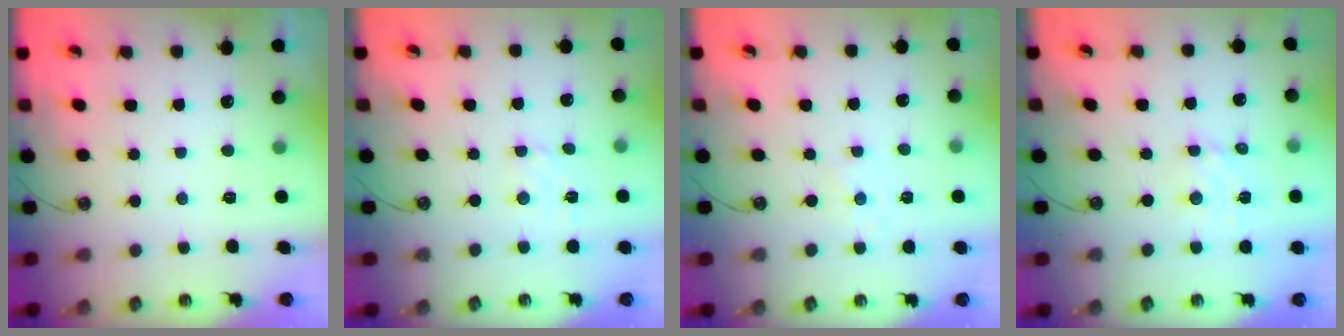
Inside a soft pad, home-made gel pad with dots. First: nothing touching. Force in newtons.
{"total": 2.6, "press": 2.6, "slide": 0.6}
{"total": 2.8, "press": 2.8, "slide": 0.3}
{"total": 3.5, "press": 3.4, "slide": 0.6}